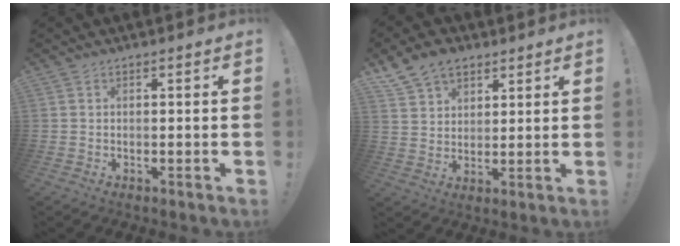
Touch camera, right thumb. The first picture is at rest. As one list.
[{"total": 9.4, "force": [6.4, 6.2, 3.2], "torque": [-0.061, -0.030, 0.127]}]